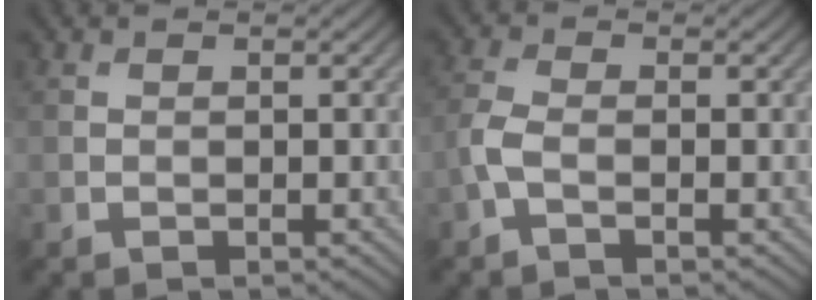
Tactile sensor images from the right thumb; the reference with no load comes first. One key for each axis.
{"total": 2.7, "fx": -1.1, "fy": 1.2, "fz": 2.1, "tx": -0.060, "ty": 0.001, "tz": -0.031}